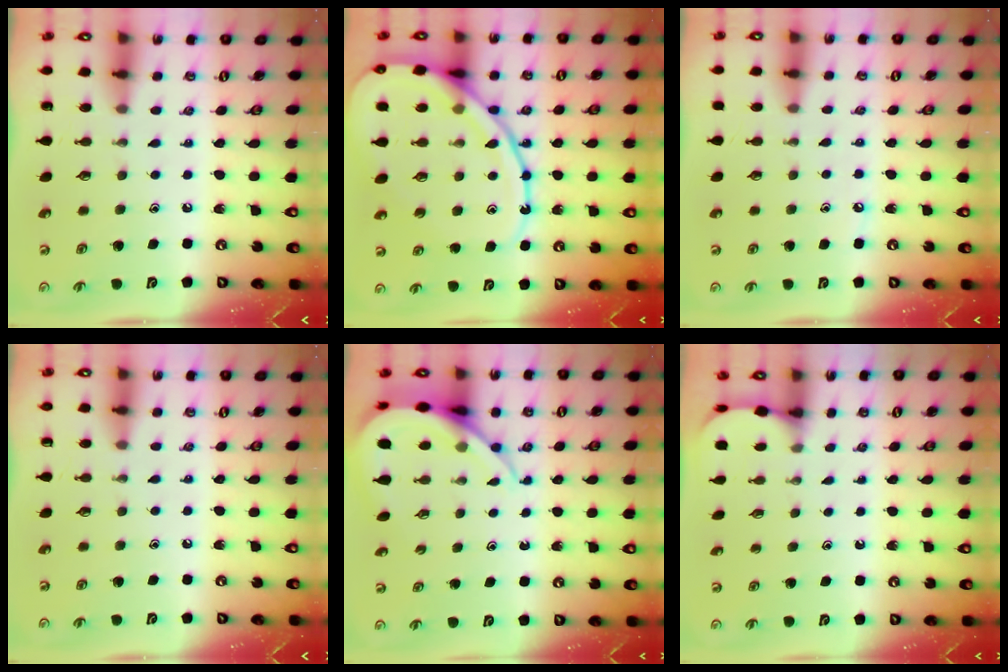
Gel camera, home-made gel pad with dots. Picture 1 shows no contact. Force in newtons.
{"total": 19.0, "press": 18.9, "slide": 2.0}
{"total": 3.1, "press": 3.0, "slide": 0.4}
{"total": 0.0}
{"total": 9.9, "press": 9.8, "slide": 1.2}
{"total": 1.4, "press": 1.4, "slide": 0.1}